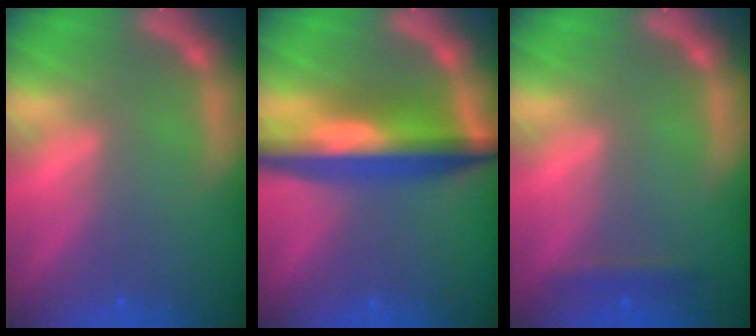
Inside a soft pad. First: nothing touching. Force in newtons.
{"total": 8.5}
{"total": 1.4}